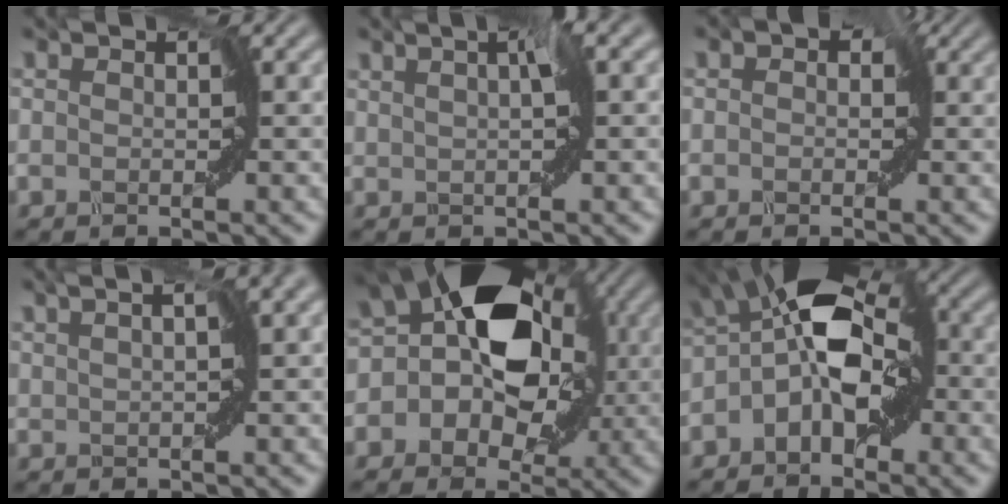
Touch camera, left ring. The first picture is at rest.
{"total": 1.3, "force": [0.5, -0.6, 1.1], "torque": [-0.034, -0.002, 0.015]}
{"total": 2.2, "force": [0.3, 1.6, 1.4], "torque": [-0.009, 0.007, 0.001]}
{"total": 1.1, "force": [0.4, -0.6, 0.9], "torque": [-0.027, -0.004, 0.013]}
{"total": 11.2, "force": [2.2, 7.6, 7.9], "torque": [-0.089, 0.021, 0.020]}
{"total": 6.4, "force": [-0.8, 3.5, 5.4], "torque": [-0.100, 0.015, -0.021]}